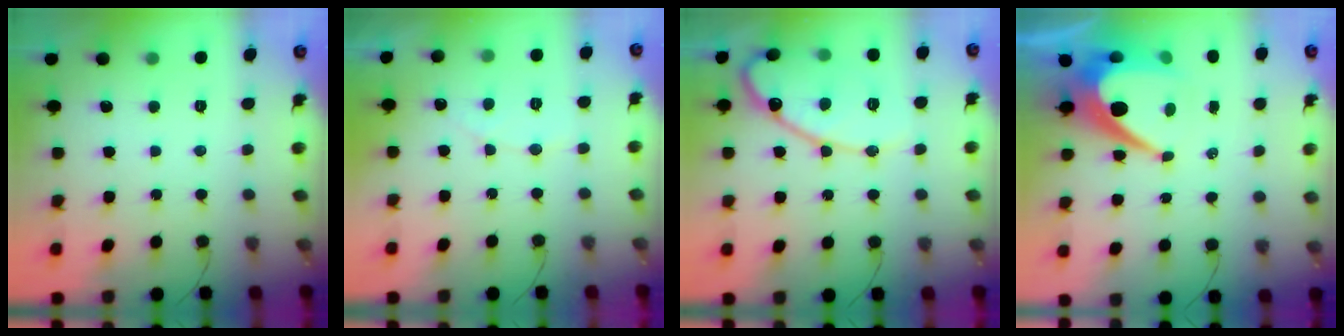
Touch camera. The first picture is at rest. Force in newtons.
{"total": 4.1, "press": 4.1, "slide": 0.4}
{"total": 13.8, "press": 13.8, "slide": 1.1}
{"total": 11.9, "press": 11.8, "slide": 1.1}